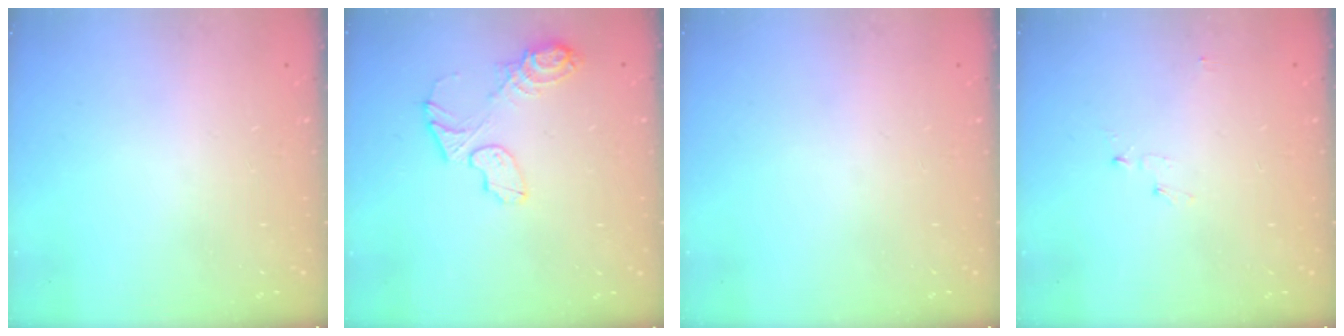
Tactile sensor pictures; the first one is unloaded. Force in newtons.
{"total": 9.5, "press": 9.5, "slide": 1.0}
{"total": 0.0}
{"total": 2.8, "press": 2.8, "slide": 0.3}